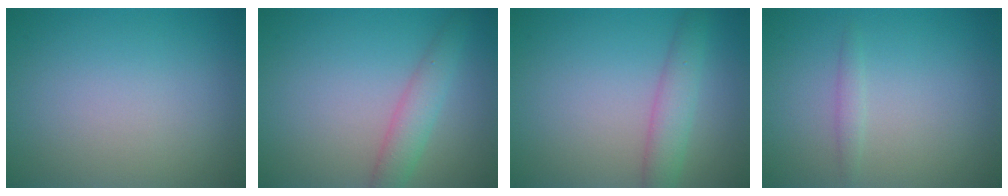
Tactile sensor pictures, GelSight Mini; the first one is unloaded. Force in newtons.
{"total": 2.8, "press": 2.8, "slide": 0.1}
{"total": 2.9, "press": 2.9, "slide": 0.1}
{"total": 1.0, "press": 1.0, "slide": 0.0}